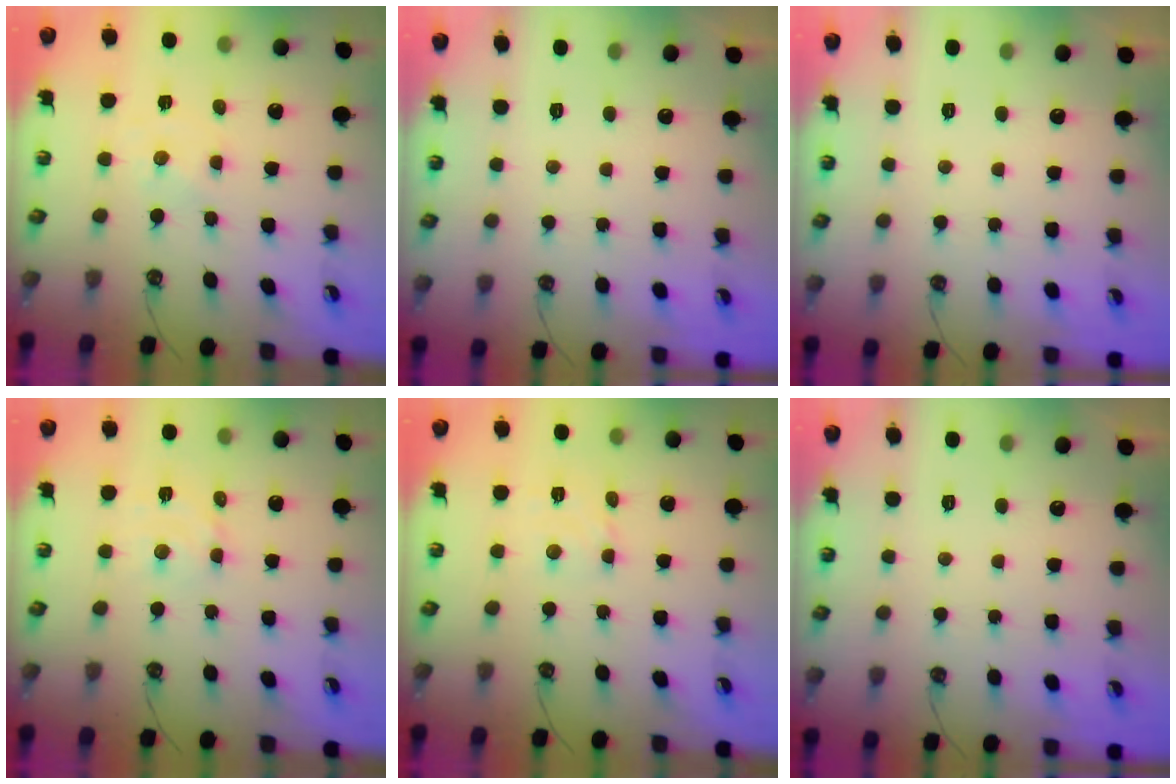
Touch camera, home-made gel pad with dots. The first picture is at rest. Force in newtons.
{"total": 0.0}
{"total": 0.0}
{"total": 3.7, "press": 3.7, "slide": 0.1}
{"total": 2.6, "press": 2.6, "slide": 0.4}
{"total": 0.0}